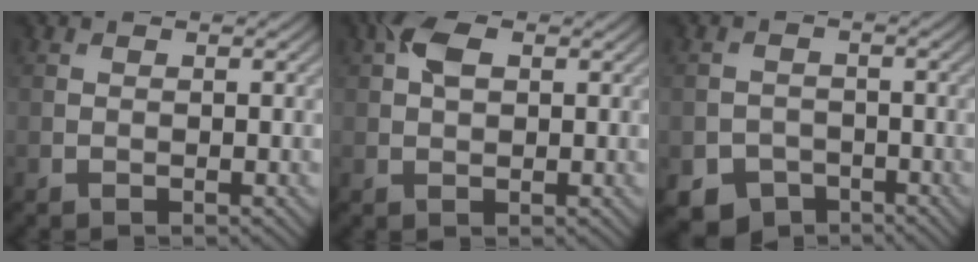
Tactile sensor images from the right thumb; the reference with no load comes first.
{"total": 3.8, "force": [1.2, 2.2, 2.8], "torque": [-0.062, 0.010, 0.018]}
{"total": 4.1, "force": [-2.8, 2.8, 1.2], "torque": [-0.022, -0.007, -0.051]}